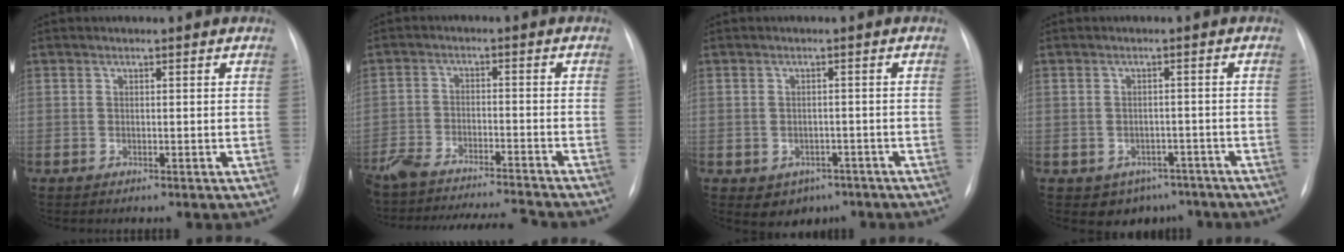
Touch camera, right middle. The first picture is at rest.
{"total": 17.6, "force": [-16.5, 1.3, 6.1], "torque": [-0.122, -0.015, -0.245]}
{"total": 4.0, "force": [-2.1, 3.1, 1.3], "torque": [-0.012, 0.008, -0.017]}
{"total": 5.0, "force": [-3.4, 3.6, 1.0], "torque": [-0.001, 0.014, -0.039]}